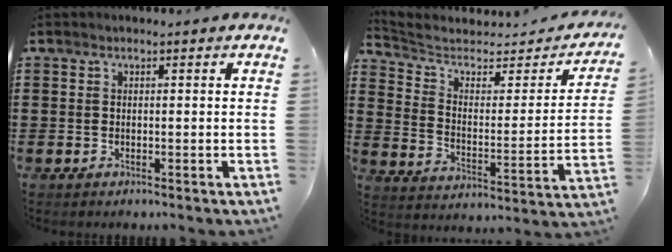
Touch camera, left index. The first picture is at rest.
{"total": 4.4, "force": [3.4, 2.0, 1.8], "torque": [-0.061, -0.023, 0.052]}